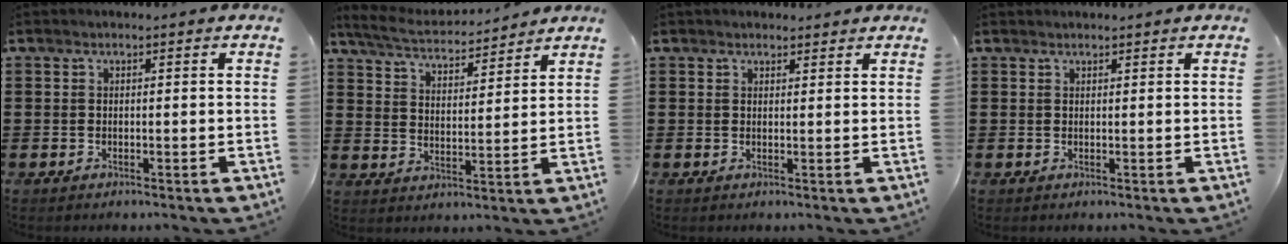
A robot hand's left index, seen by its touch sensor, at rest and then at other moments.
{"total": 5.3, "force": [5.1, 0.6, 1.4], "torque": [-0.055, -0.030, 0.086]}
{"total": 1.5, "force": [1.4, 0.5, 0.1], "torque": [-0.005, 0.003, 0.028]}
{"total": 0.7, "force": [0.7, 0.1, 0.1], "torque": [-0.003, -0.001, 0.014]}